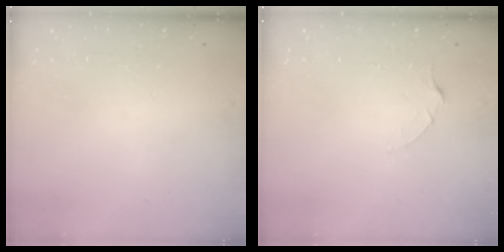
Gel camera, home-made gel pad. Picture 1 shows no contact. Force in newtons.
{"total": 2.5, "press": 2.5, "slide": 0.3}